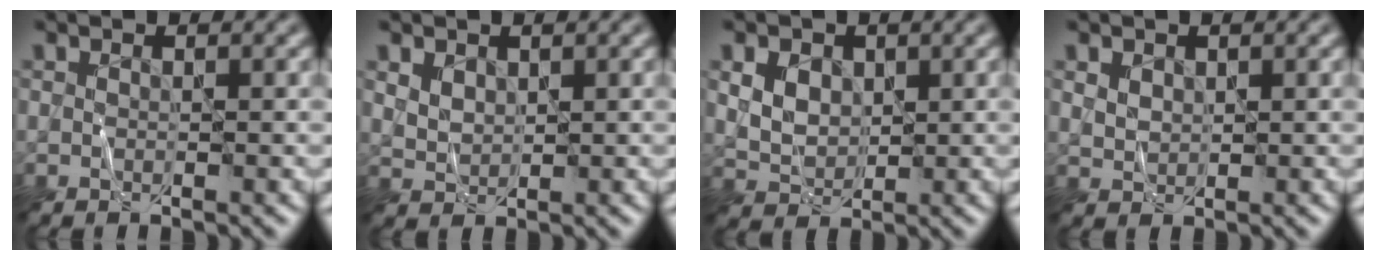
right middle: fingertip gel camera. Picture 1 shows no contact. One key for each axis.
{"total": 1.8, "fx": 1.0, "fy": 1.2, "fz": 0.9, "tx": -0.022, "ty": -0.001, "tz": 0.025}
{"total": 4.9, "fx": 1.8, "fy": 3.7, "fz": 2.6, "tx": -0.058, "ty": 0.015, "tz": 0.030}
{"total": 1.5, "fx": 0.8, "fy": 1.1, "fz": 0.6, "tx": -0.016, "ty": 0.000, "tz": 0.019}